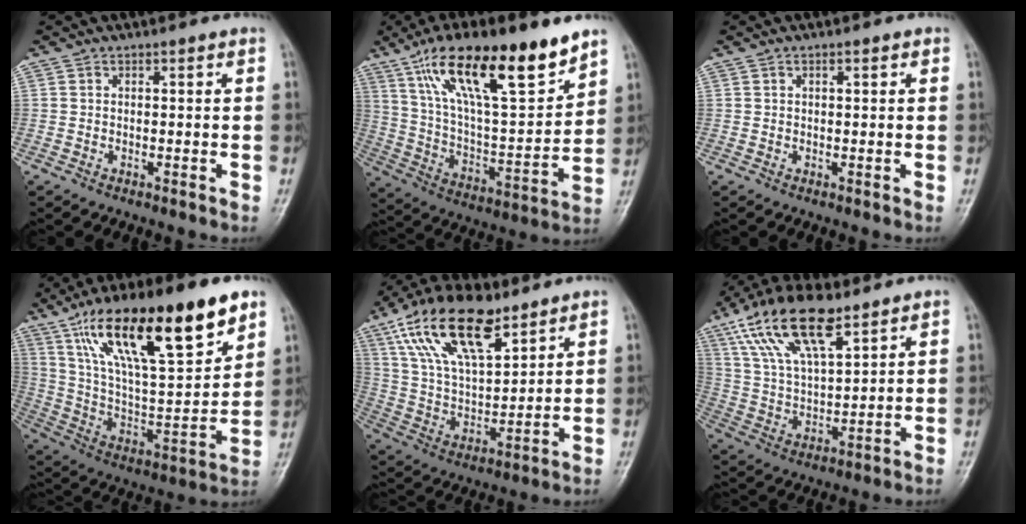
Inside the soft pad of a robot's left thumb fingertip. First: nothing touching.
{"total": 24.2, "force": [14.9, 6.5, 17.9], "torque": [-0.284, -0.040, 0.267]}
{"total": 1.0, "force": [0.5, 0.4, 0.8], "torque": [-0.010, 0.002, 0.006]}
{"total": 27.8, "force": [16.0, 8.2, 21.2], "torque": [-0.337, -0.030, 0.282]}
{"total": 18.9, "force": [11.0, 8.2, 13.0], "torque": [-0.216, -0.029, 0.212]}
{"total": 16.4, "force": [9.6, 6.2, 11.8], "torque": [-0.210, -0.019, 0.186]}